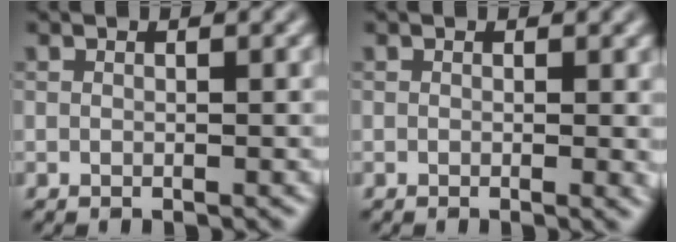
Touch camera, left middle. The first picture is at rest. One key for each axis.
{"total": 1.0, "fx": 0.1, "fy": 0.2, "fz": 1.0, "tx": -0.009, "ty": -0.004, "tz": -0.001}